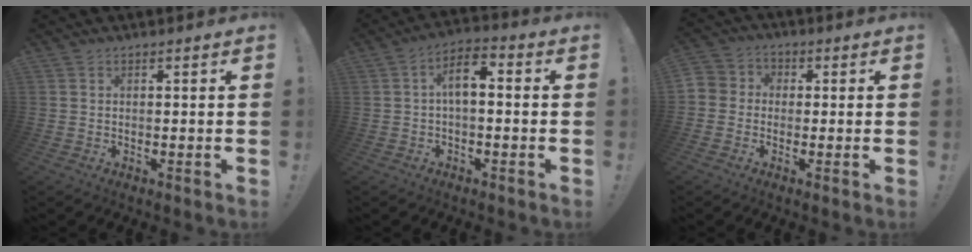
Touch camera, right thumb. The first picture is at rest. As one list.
[{"total": 7.3, "force": [0.2, 3.5, 6.4], "torque": [-0.103, 0.008, 0.005]}, {"total": 4.9, "force": [-1.7, 4.4, 1.4], "torque": [-0.031, 0.022, -0.031]}]